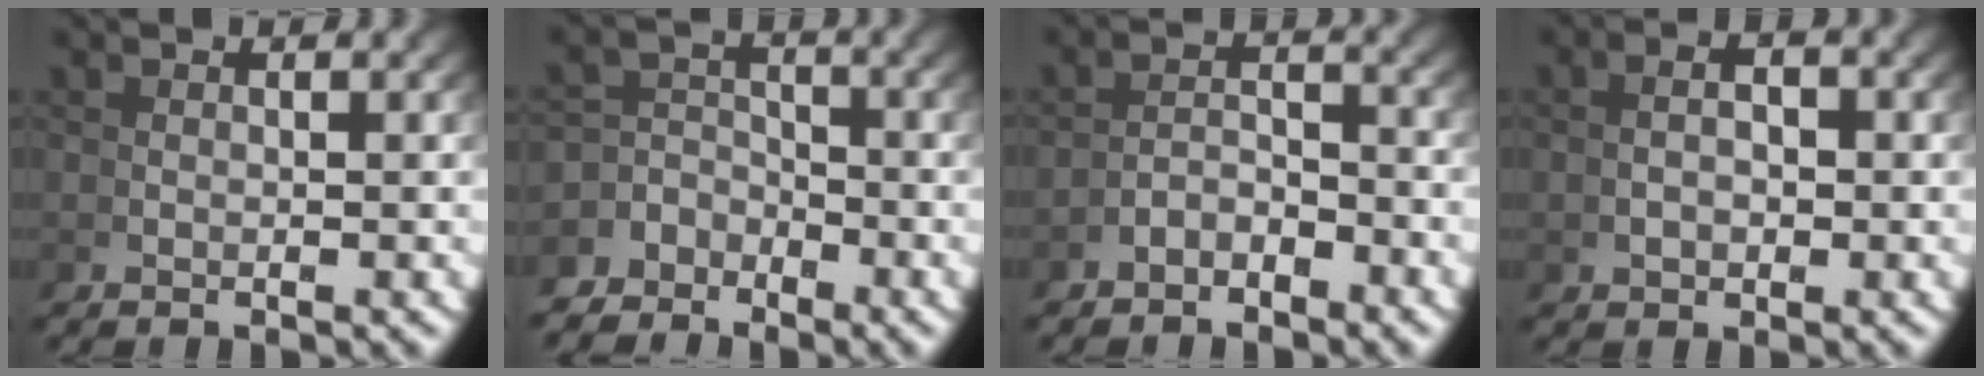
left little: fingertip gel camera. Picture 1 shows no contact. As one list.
[{"total": 3.8, "force": [-2.1, 3.1, 1.1], "torque": [-0.011, -0.009, -0.040]}, {"total": 2.3, "force": [-2.1, 0.7, 0.8], "torque": [0.003, 0.000, -0.040]}, {"total": 2.2, "force": [0.2, 1.1, 1.9], "torque": [-0.021, 0.004, 0.004]}]